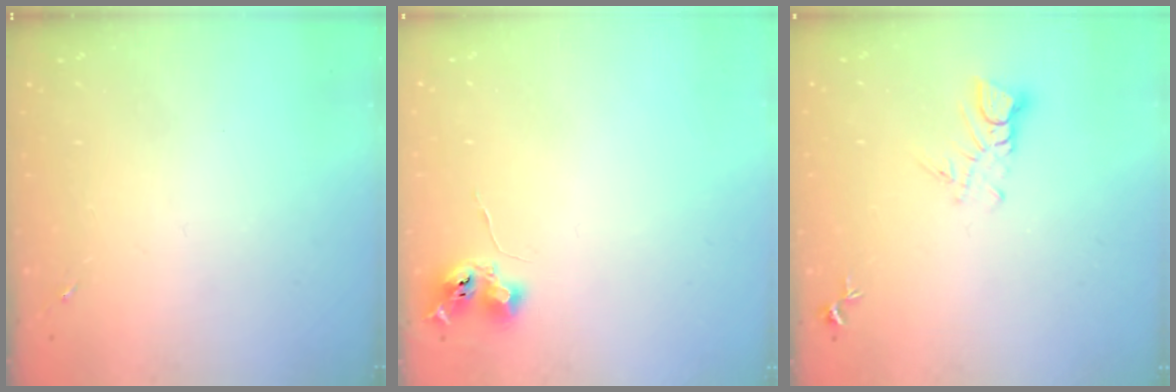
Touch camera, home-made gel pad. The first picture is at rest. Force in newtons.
{"total": 6.2, "press": 6.1, "slide": 0.8}
{"total": 5.0, "press": 5.0, "slide": 0.3}